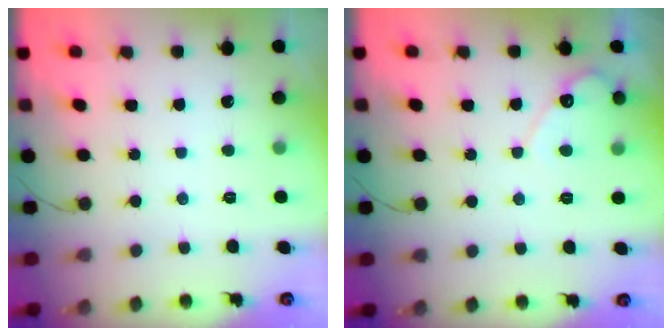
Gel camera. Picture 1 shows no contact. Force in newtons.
{"total": 4.6, "press": 4.6, "slide": 0.3}